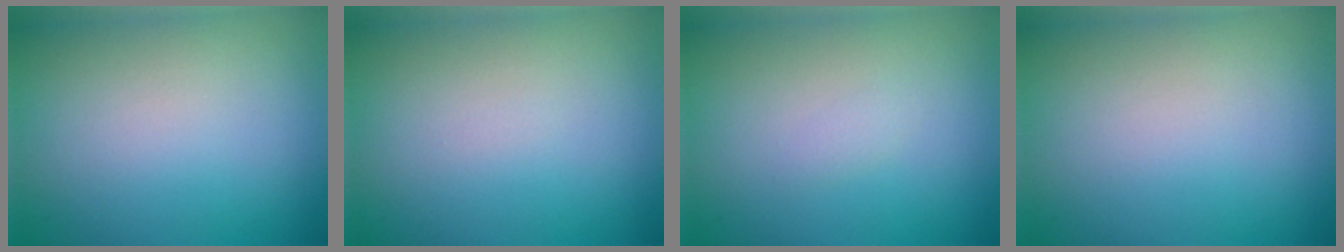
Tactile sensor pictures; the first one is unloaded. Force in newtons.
{"total": 0.0}
{"total": 0.7, "press": 0.7, "slide": 0.1}
{"total": 0.0}